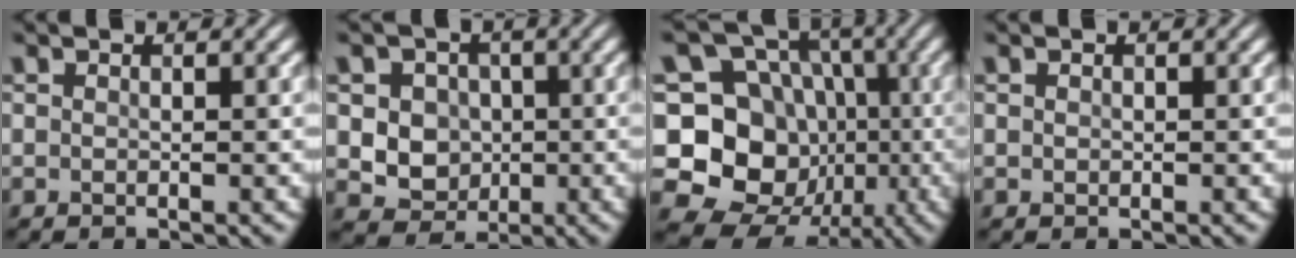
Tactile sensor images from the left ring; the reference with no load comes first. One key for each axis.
{"total": 5.3, "fx": 0.4, "fy": 4.7, "fz": 2.4, "tx": -0.034, "ty": 0.009, "tz": 0.002}
{"total": 12.9, "fx": -1.9, "fy": 11.4, "fz": 5.8, "tx": -0.114, "ty": -0.006, "tz": -0.055}
{"total": 0.0}